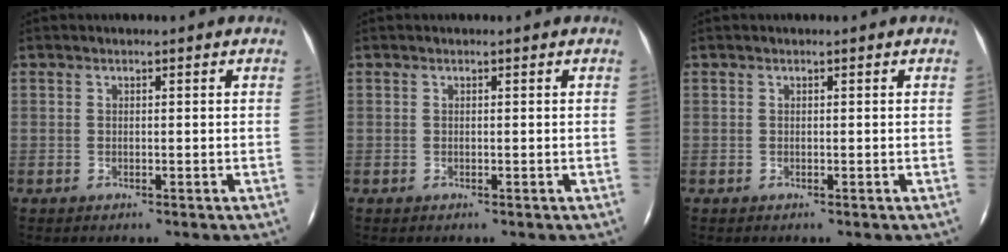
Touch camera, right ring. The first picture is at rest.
{"total": 0.0}
{"total": 0.0}